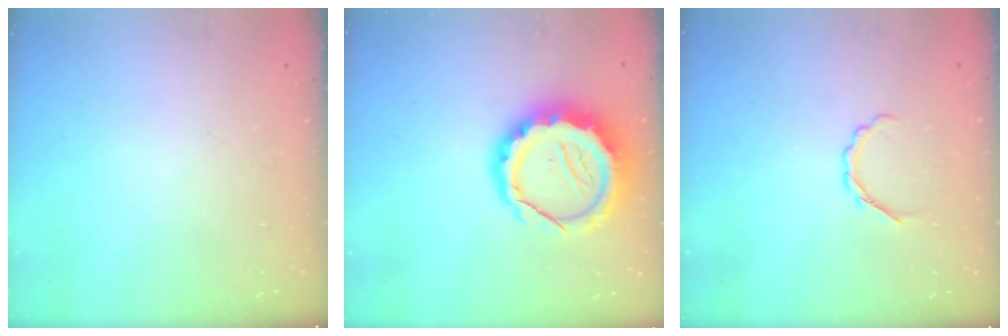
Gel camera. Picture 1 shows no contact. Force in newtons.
{"total": 15.1, "press": 14.7, "slide": 3.3}
{"total": 3.0, "press": 2.8, "slide": 0.9}